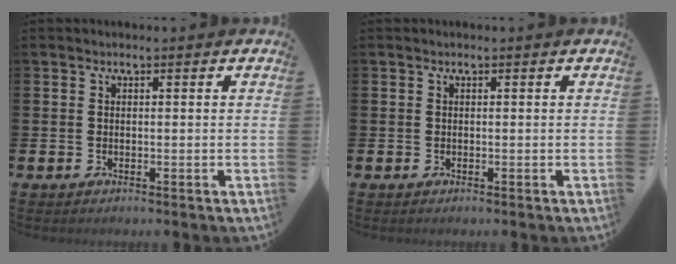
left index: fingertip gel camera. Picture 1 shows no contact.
{"total": 0.0}